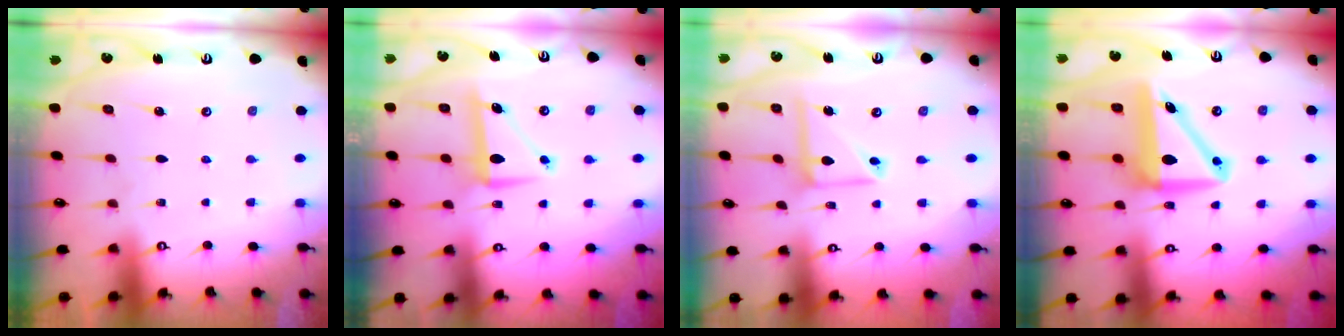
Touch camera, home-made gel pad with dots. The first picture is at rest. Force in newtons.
{"total": 8.2, "press": 8.1, "slide": 0.8}
{"total": 10.9, "press": 10.8, "slide": 0.9}
{"total": 10.6, "press": 10.1, "slide": 3.2}